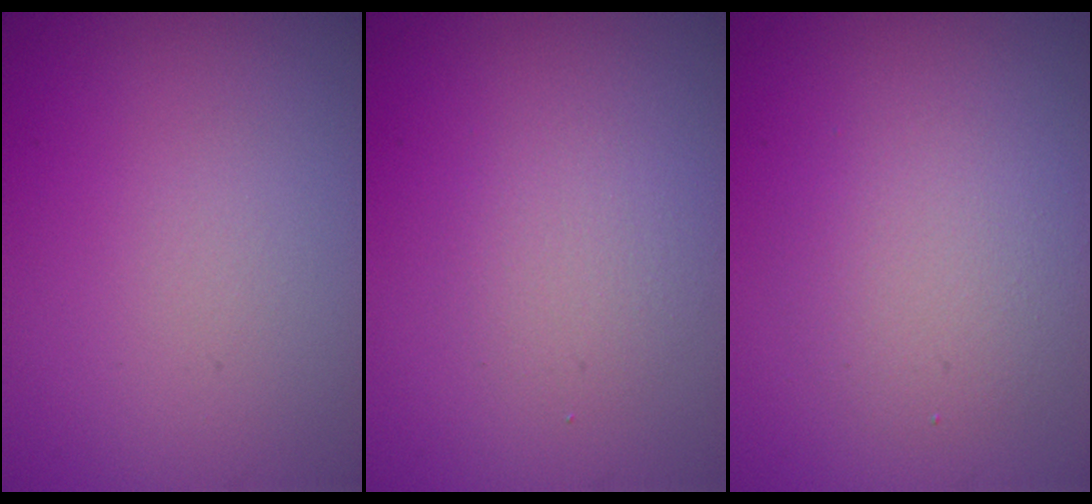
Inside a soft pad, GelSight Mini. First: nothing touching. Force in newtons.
{"total": 1.9, "press": 1.9, "slide": 0.2}
{"total": 3.3, "press": 3.3, "slide": 0.2}